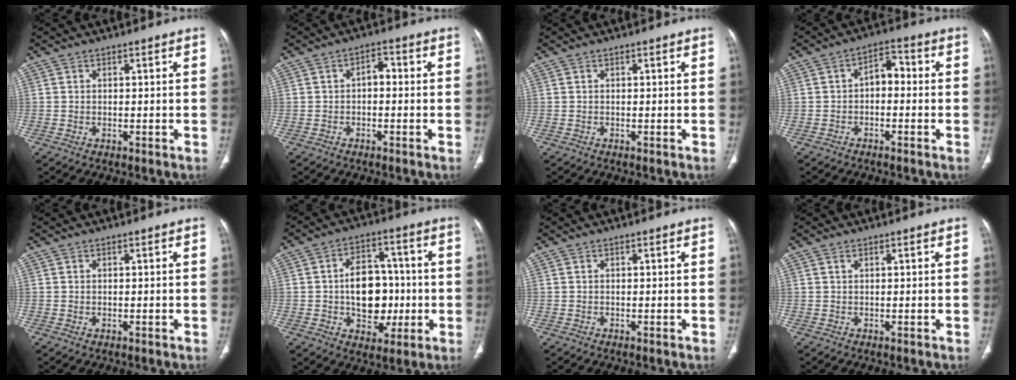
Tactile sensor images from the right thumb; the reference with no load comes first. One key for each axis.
{"total": 2.9, "fx": -0.3, "fy": 1.8, "fz": 2.2, "tx": -0.025, "ty": 0.014, "tz": -0.013}
{"total": 0.0}
{"total": 4.9, "fx": -0.6, "fy": 3.1, "fz": 3.7, "tx": -0.042, "ty": 0.027, "tz": -0.022}
{"total": 0.0}
{"total": 13.2, "fx": -1.1, "fy": 9.4, "fz": 9.1, "tx": -0.092, "ty": 0.028, "tz": -0.010}
{"total": 0.0}
{"total": 0.7, "fx": 0.5, "fy": 0.4, "fz": 0.4, "tx": -0.008, "ty": 0.000, "tz": 0.010}